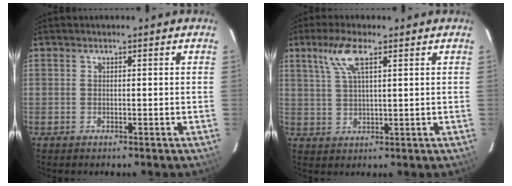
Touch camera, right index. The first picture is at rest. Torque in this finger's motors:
{"motor_torque": [0.68, 0.41, 0.12, 0.10]}